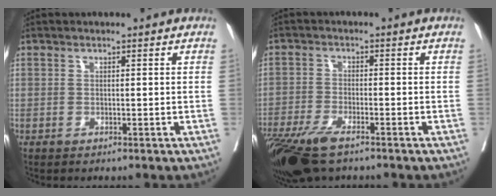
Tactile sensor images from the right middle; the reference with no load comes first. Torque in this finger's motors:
{"motor_torque": [1.10, -1.04, 0.31, 0.11]}